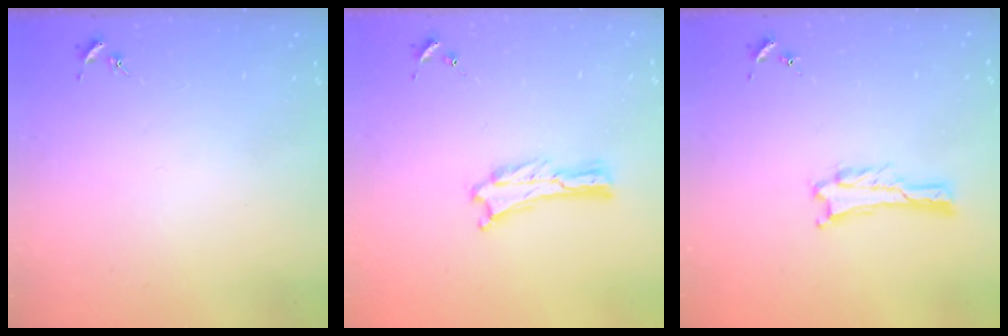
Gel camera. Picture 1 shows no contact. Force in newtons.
{"total": 0.0}
{"total": 0.9, "press": 0.9, "slide": 0.1}